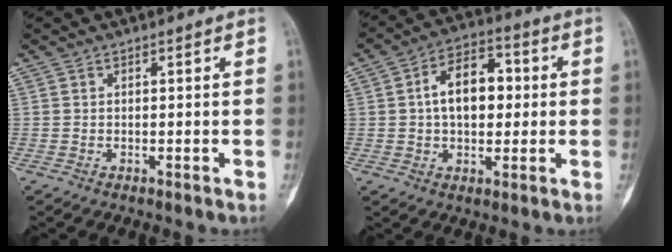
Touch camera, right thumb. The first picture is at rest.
{"total": 11.5, "force": [1.1, 7.2, 8.9], "torque": [-0.115, 0.021, 0.011]}